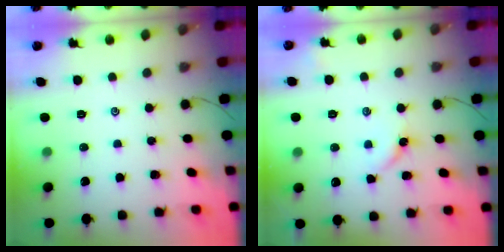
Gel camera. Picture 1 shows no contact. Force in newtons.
{"total": 3.4, "press": 3.4, "slide": 0.6}